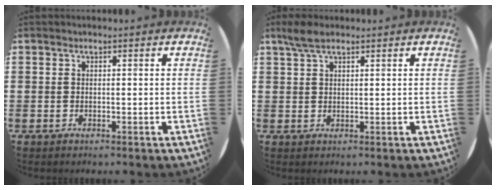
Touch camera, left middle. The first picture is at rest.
{"total": 2.8, "force": [2.1, 0.8, 1.7], "torque": [-0.037, 0.006, 0.037]}